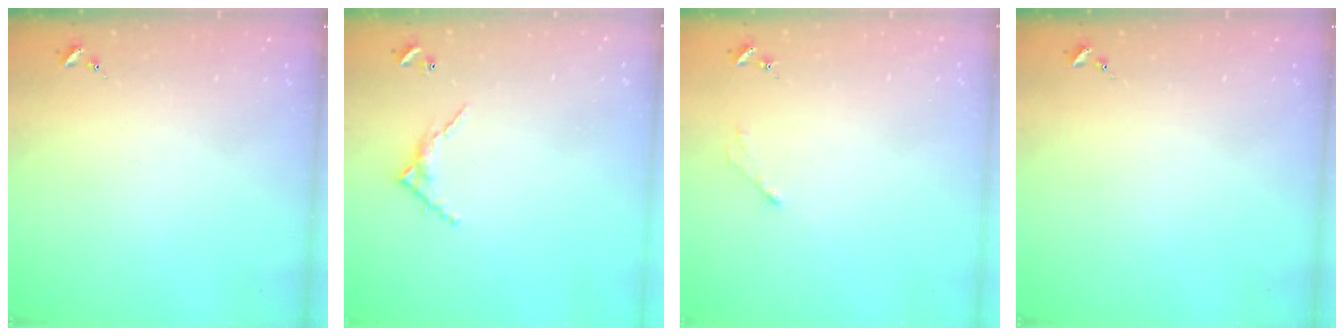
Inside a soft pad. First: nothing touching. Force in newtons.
{"total": 5.7, "press": 5.7, "slide": 0.5}
{"total": 2.6, "press": 2.6, "slide": 0.3}
{"total": 0.0}